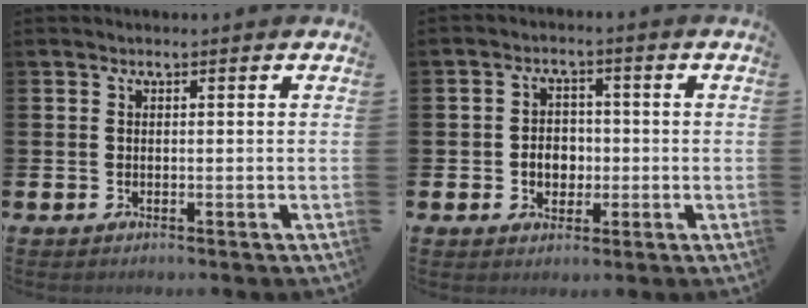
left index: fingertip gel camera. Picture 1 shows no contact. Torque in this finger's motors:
{"motor_torque": [0.26, 0.12, 0.09, 0.05]}